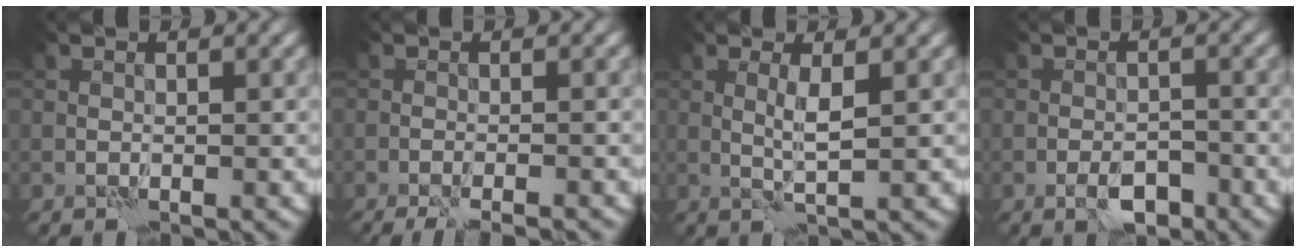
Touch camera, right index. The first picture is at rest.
{"total": 4.4, "force": [-3.7, 0.8, 2.3], "torque": [-0.034, -0.001, -0.051]}
{"total": 1.9, "force": [0.6, 0.0, 1.8], "torque": [-0.041, 0.000, 0.009]}
{"total": 3.1, "force": [-1.9, 1.3, 2.1], "torque": [-0.030, 0.003, -0.033]}